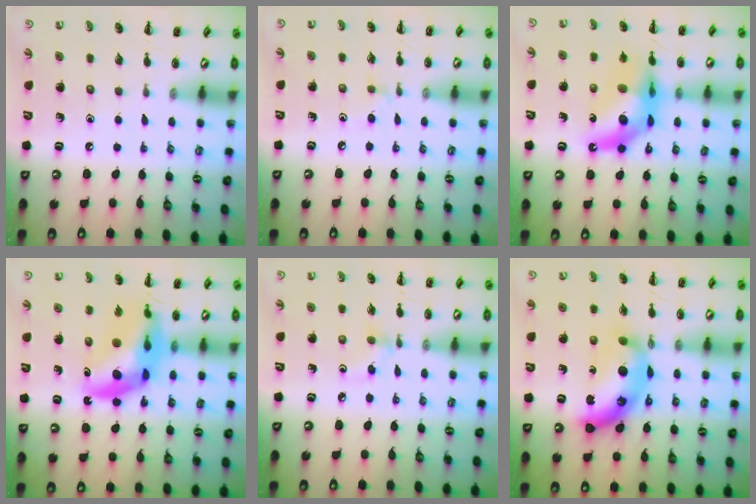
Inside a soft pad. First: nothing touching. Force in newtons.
{"total": 3.8, "press": 3.5, "slide": 1.4}
{"total": 13.5, "press": 12.9, "slide": 4.0}
{"total": 15.6, "press": 15.0, "slide": 4.3}
{"total": 2.8, "press": 2.6, "slide": 1.0}
{"total": 15.6, "press": 15.6, "slide": 0.5}